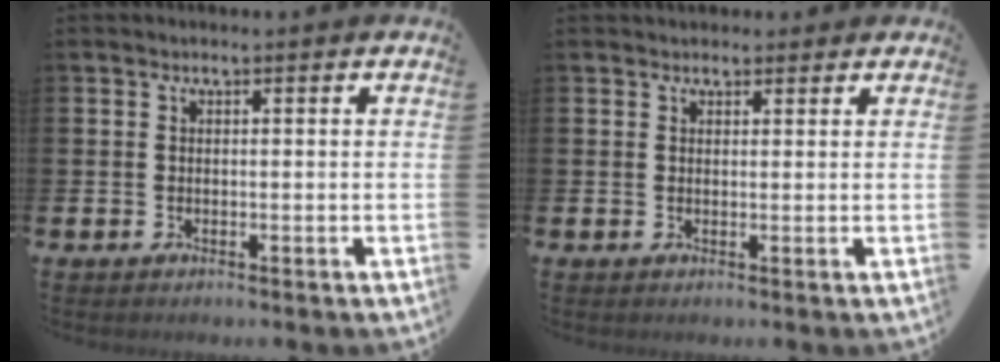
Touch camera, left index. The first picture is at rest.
{"total": 1.8, "force": [1.5, 0.9, 0.0], "torque": [0.015, -0.003, 0.024]}